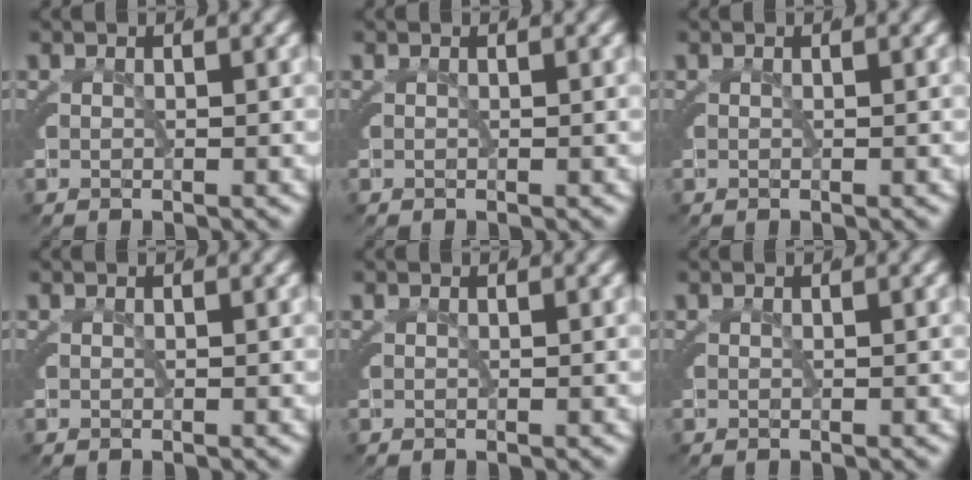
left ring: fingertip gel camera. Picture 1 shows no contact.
{"total": 0.0}
{"total": 0.0}
{"total": 0.0}
{"total": 0.0}
{"total": 0.0}